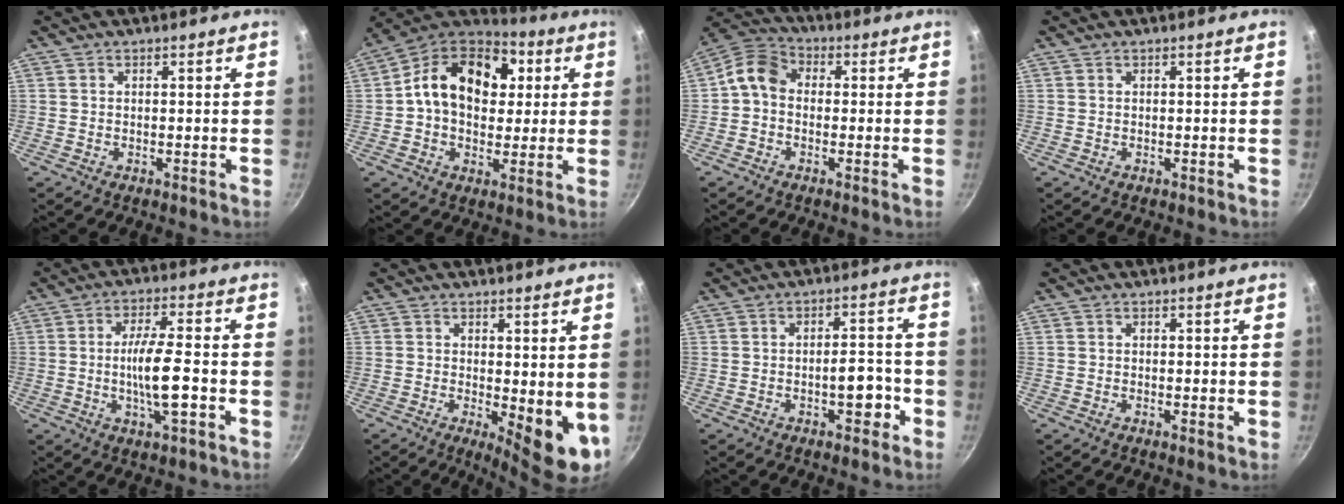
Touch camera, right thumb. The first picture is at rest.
{"total": 18.9, "force": [3.6, 13.7, 12.4], "torque": [-0.173, 0.018, 0.041]}
{"total": 6.8, "force": [-0.6, 5.4, 4.1], "torque": [-0.070, 0.028, -0.032]}
{"total": 0.0}
{"total": 9.3, "force": [-1.8, 1.9, 9.0], "torque": [-0.163, 0.010, -0.036]}
{"total": 8.8, "force": [0.0, 3.5, 8.1], "torque": [-0.090, -0.015, 0.008]}
{"total": 6.0, "force": [-2.3, 2.7, 4.9], "torque": [-0.045, 0.022, -0.031]}
{"total": 0.5, "force": [0.1, 0.2, 0.5], "torque": [-0.007, -0.004, -0.001]}